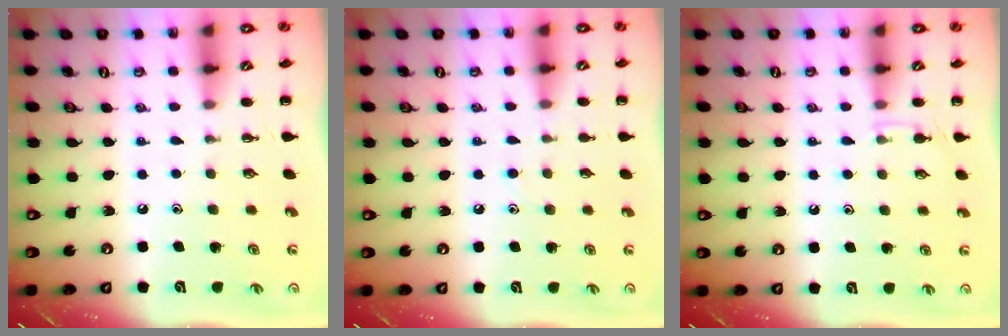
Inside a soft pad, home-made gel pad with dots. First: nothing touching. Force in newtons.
{"total": 5.3, "press": 4.9, "slide": 2.1}
{"total": 3.5, "press": 3.2, "slide": 1.4}